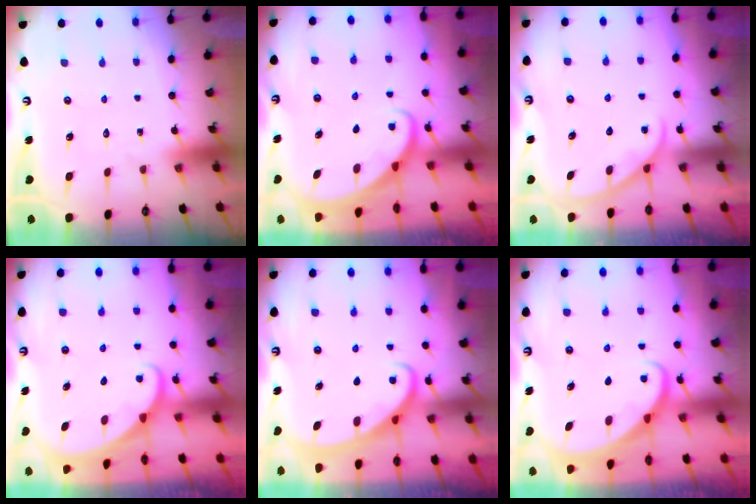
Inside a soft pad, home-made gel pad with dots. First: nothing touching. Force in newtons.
{"total": 2.3, "press": 2.3, "slide": 0.1}
{"total": 1.6, "press": 1.6, "slide": 0.3}
{"total": 1.6, "press": 1.6, "slide": 0.0}
{"total": 2.7, "press": 2.7, "slide": 0.4}
{"total": 2.3, "press": 2.3, "slide": 0.1}